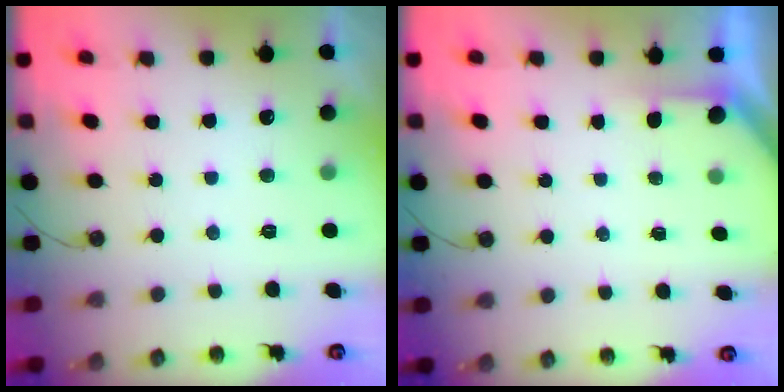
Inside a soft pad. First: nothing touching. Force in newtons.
{"total": 1.5, "press": 1.5, "slide": 0.1}